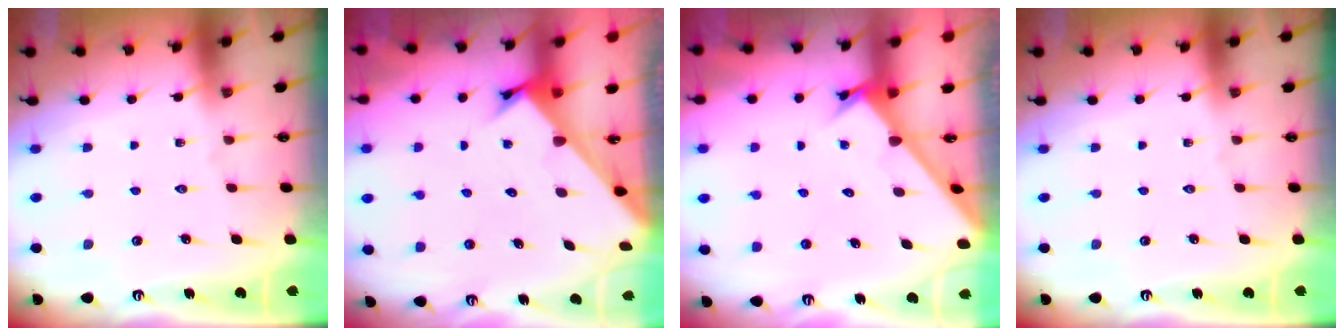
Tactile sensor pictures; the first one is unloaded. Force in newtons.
{"total": 2.7, "press": 2.7, "slide": 0.2}
{"total": 2.8, "press": 2.8, "slide": 0.3}
{"total": 0.0}